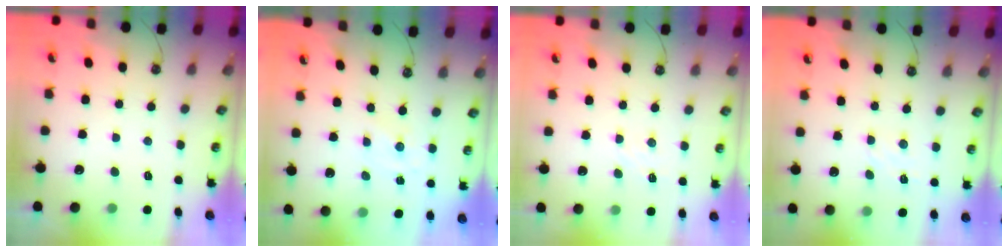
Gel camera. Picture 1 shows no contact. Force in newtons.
{"total": 0.0}
{"total": 4.6, "press": 4.6, "slide": 0.6}
{"total": 3.6, "press": 3.6, "slide": 0.5}